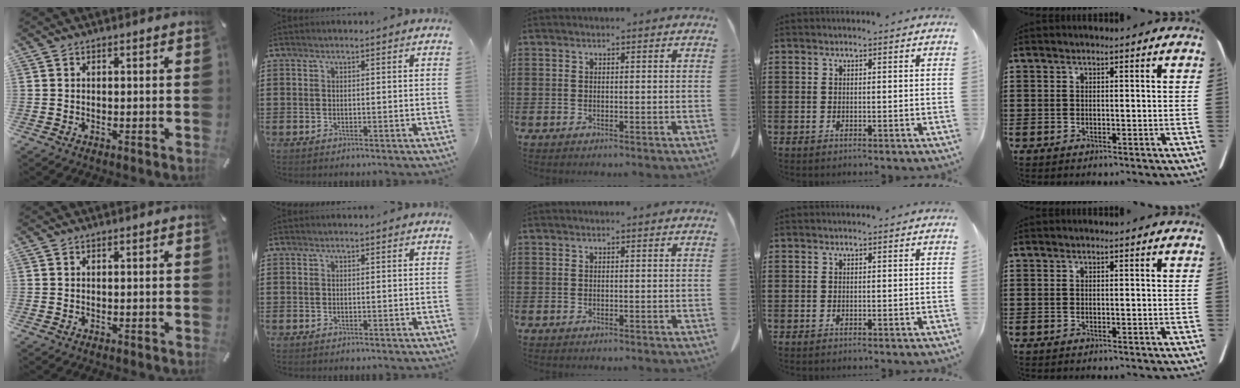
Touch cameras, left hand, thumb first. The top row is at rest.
{}